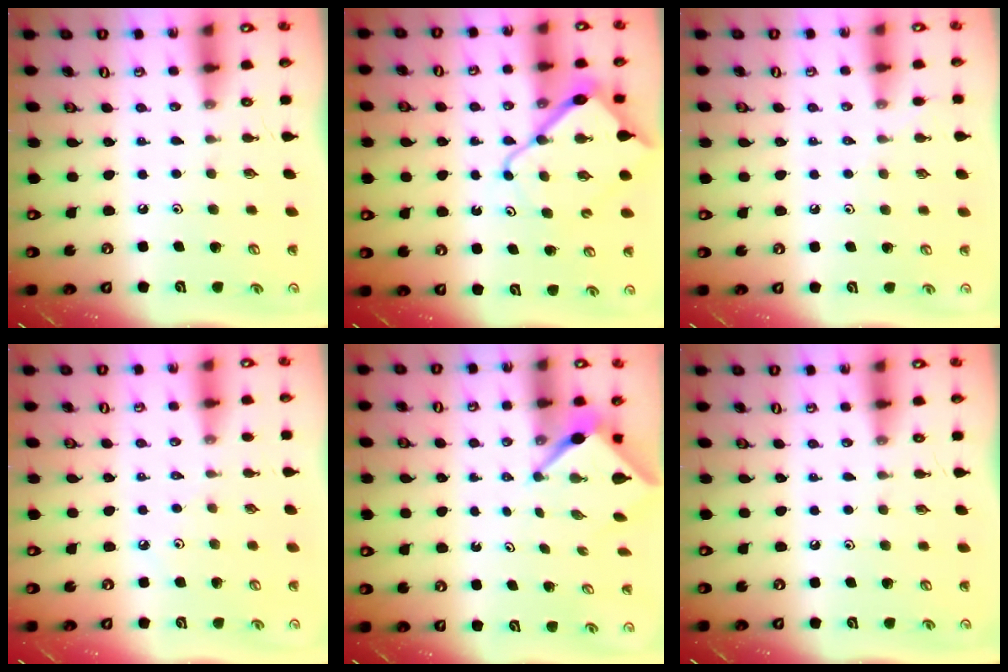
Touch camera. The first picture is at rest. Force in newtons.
{"total": 12.1, "press": 12.1, "slide": 1.1}
{"total": 2.8, "press": 2.8, "slide": 0.4}
{"total": 2.6, "press": 2.6, "slide": 0.5}
{"total": 3.3, "press": 3.3, "slide": 0.2}
{"total": 0.0}